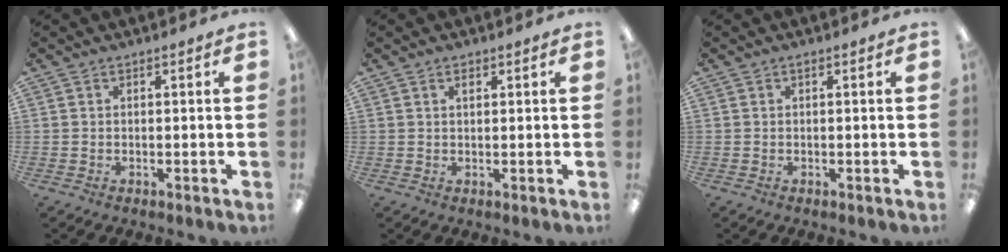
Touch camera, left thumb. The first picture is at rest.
{"total": 1.7, "force": [1.0, 0.8, 1.0], "torque": [-0.015, -0.001, 0.016]}
{"total": 0.5, "force": [0.3, 0.1, 0.4], "torque": [-0.010, 0.003, 0.006]}